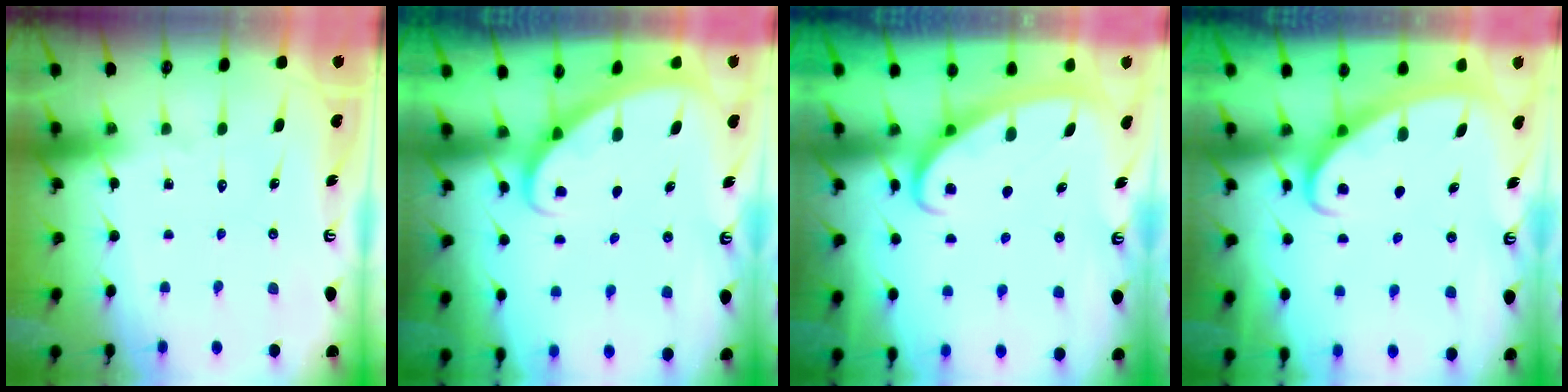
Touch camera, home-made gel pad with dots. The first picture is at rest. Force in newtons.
{"total": 1.9, "press": 1.9, "slide": 0.1}
{"total": 2.7, "press": 2.7, "slide": 0.3}
{"total": 2.8, "press": 2.8, "slide": 0.4}